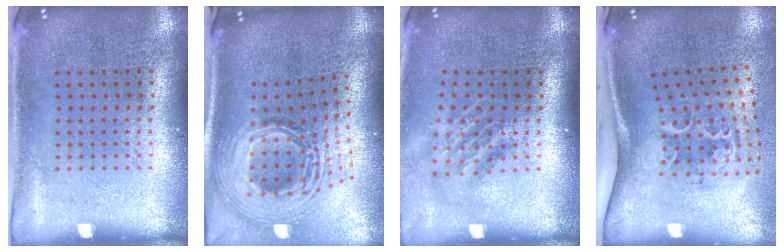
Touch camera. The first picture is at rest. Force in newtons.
{"total": 3.0, "press": 2.0, "slide": 2.2}
{"total": 1.6, "press": 1.1, "slide": 1.1}
{"total": 2.3, "press": 1.4, "slide": 1.9}